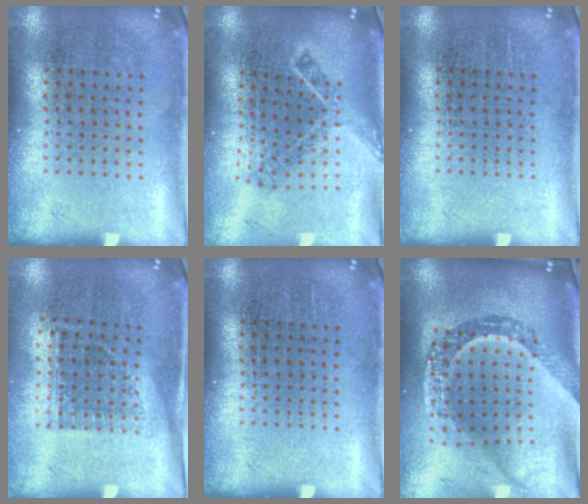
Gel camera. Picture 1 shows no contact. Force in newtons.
{"total": 1.9, "press": 1.3, "slide": 1.4}
{"total": 0.0}
{"total": 1.1, "press": 0.9, "slide": 0.7}
{"total": 0.0}
{"total": 3.3, "press": 2.4, "slide": 2.3}